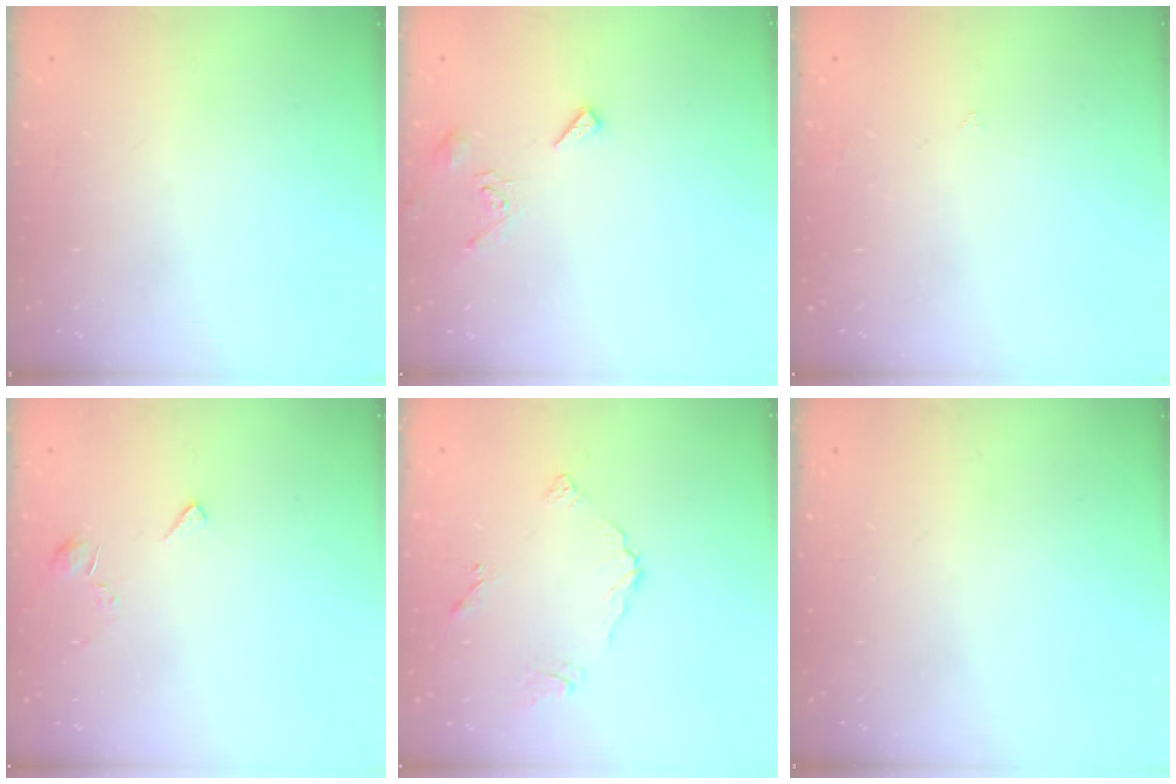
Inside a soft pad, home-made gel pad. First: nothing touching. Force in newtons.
{"total": 6.0, "press": 6.0, "slide": 0.4}
{"total": 2.3, "press": 2.3, "slide": 0.5}
{"total": 1.9, "press": 1.9, "slide": 0.4}
{"total": 5.1, "press": 5.1, "slide": 0.6}
{"total": 0.0}